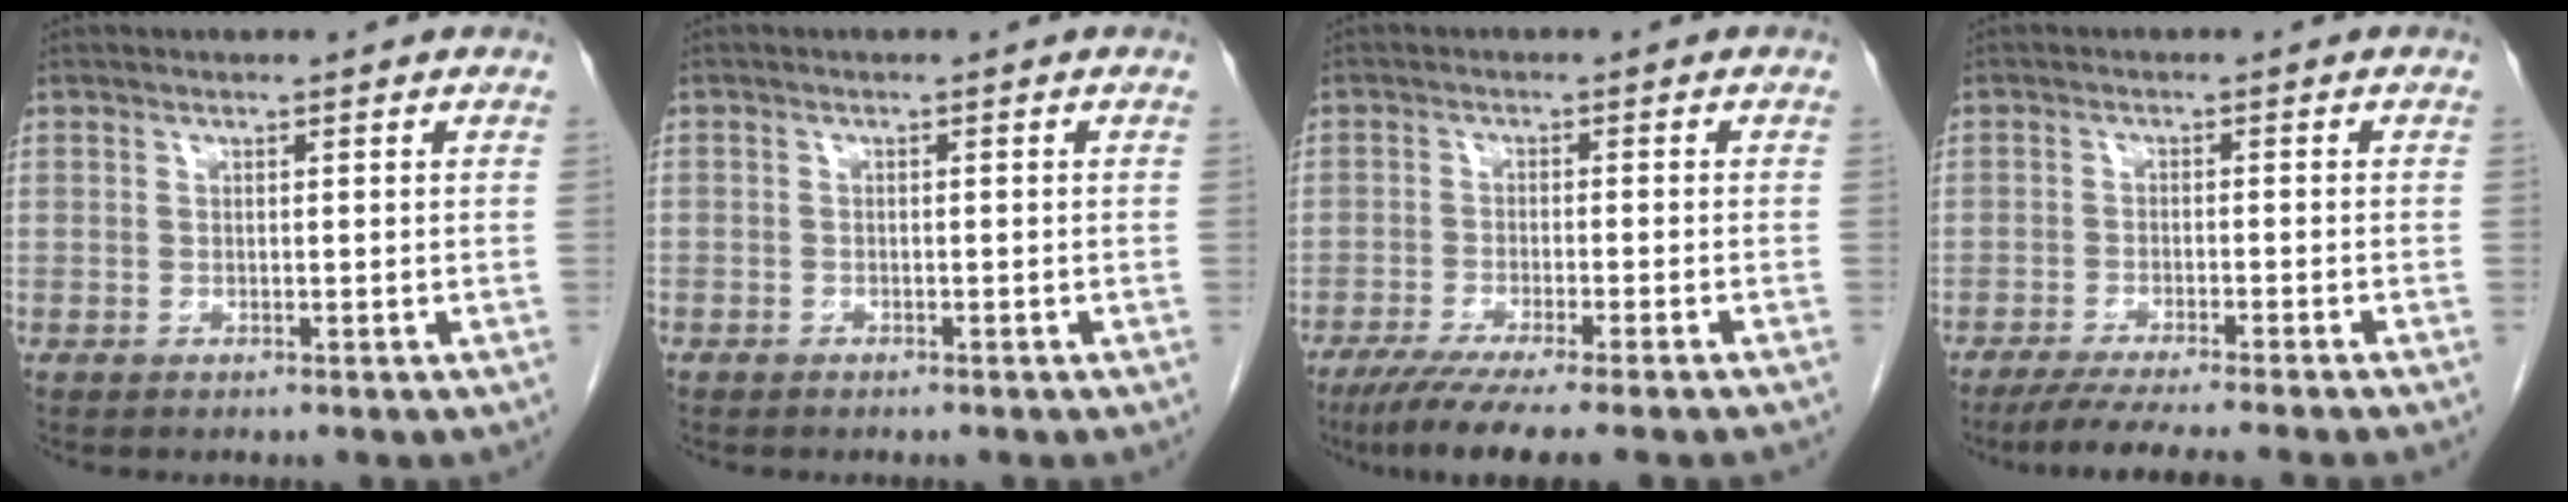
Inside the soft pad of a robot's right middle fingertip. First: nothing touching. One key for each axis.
{"total": 0.8, "fx": -0.6, "fy": 0.6, "fz": 0.1, "tx": -0.003, "ty": 0.003, "tz": -0.011}
{"total": 11.4, "fx": -9.3, "fy": -0.5, "fz": 6.6, "tx": -0.079, "ty": -0.032, "tz": -0.139}
{"total": 10.2, "fx": -8.8, "fy": -1.1, "fz": 5.1, "tx": -0.052, "ty": -0.027, "tz": -0.132}